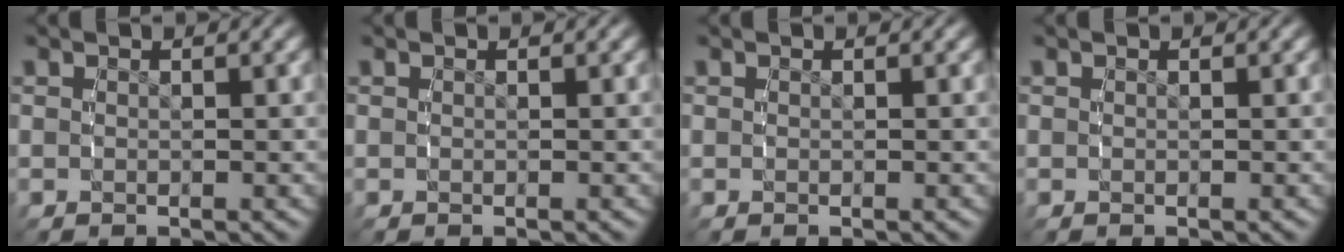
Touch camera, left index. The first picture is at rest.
{"total": 0.0}
{"total": 0.0}
{"total": 0.0}